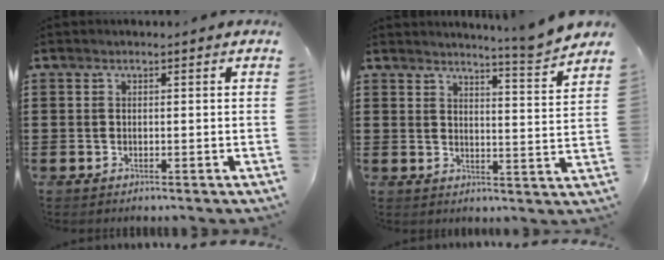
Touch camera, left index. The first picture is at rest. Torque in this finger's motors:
{"motor_torque": [1.38, -0.76, 0.23, 0.09]}